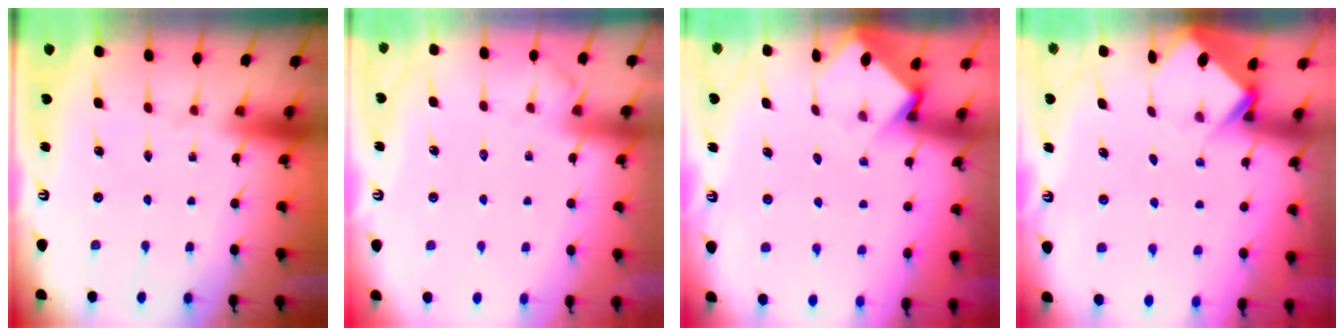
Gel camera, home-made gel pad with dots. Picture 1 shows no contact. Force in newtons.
{"total": 4.0, "press": 4.0, "slide": 0.6}
{"total": 3.5, "press": 3.5, "slide": 0.3}
{"total": 3.8, "press": 3.8, "slide": 0.2}